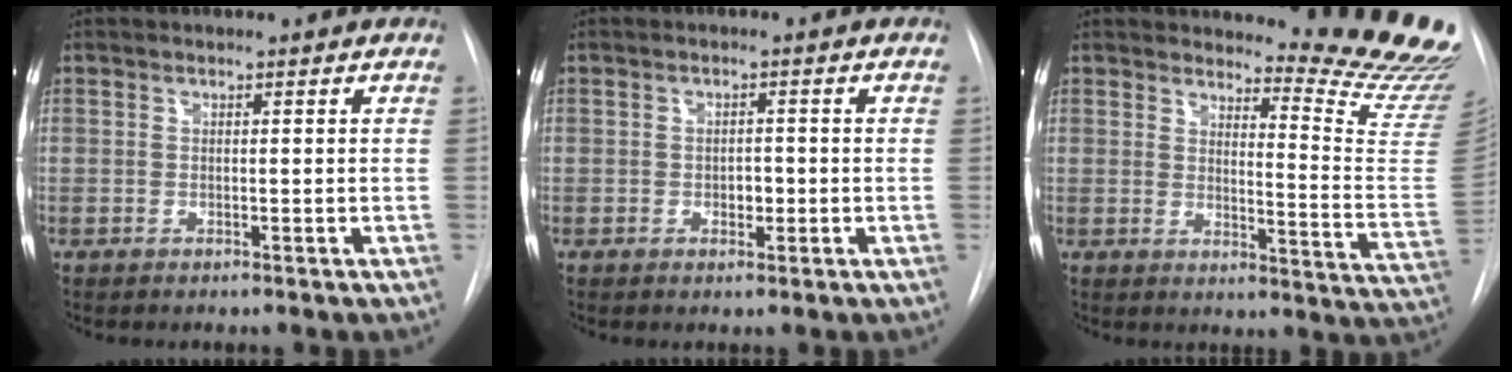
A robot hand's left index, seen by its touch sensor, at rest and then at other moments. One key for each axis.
{"total": 2.0, "fx": -1.2, "fy": 1.1, "fz": 1.2, "tx": -0.015, "ty": -0.004, "tz": -0.016}
{"total": 14.8, "fx": 14.4, "fy": -1.0, "fz": 3.5, "tx": -0.041, "ty": -0.166, "tz": 0.151}